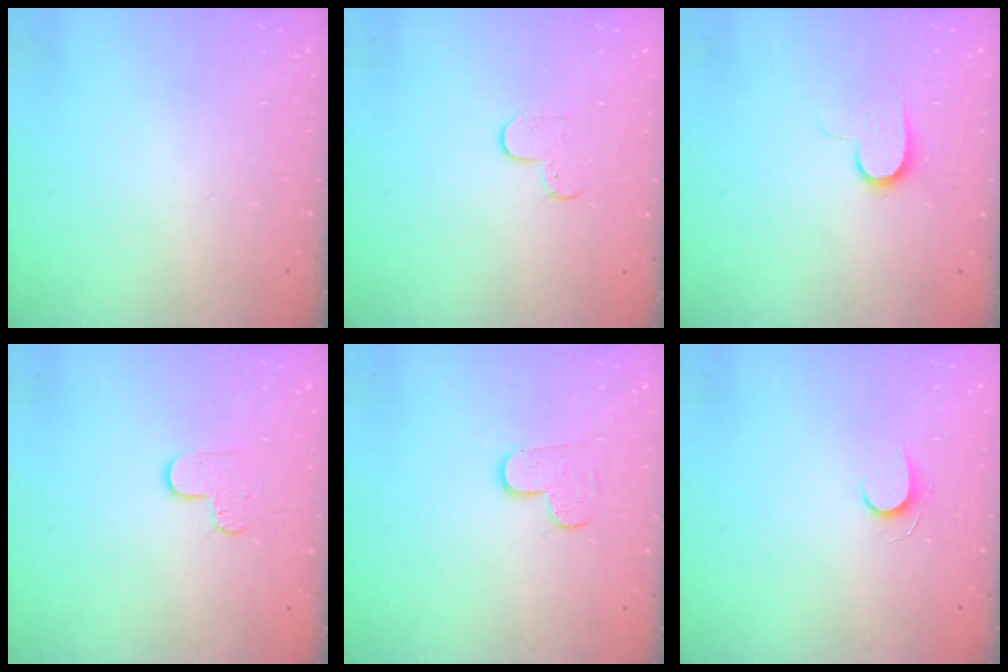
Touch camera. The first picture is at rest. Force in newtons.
{"total": 5.5, "press": 5.5, "slide": 0.5}
{"total": 7.1, "press": 7.1, "slide": 0.7}
{"total": 5.5, "press": 5.5, "slide": 0.4}
{"total": 4.2, "press": 4.2, "slide": 0.4}
{"total": 5.4, "press": 5.4, "slide": 0.5}